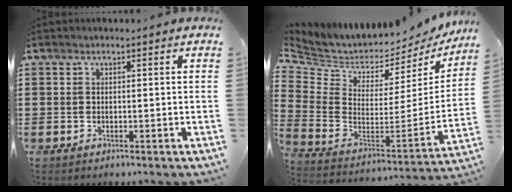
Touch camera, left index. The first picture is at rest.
{"total": 3.9, "force": [3.4, 1.6, 1.3], "torque": [-0.059, -0.052, 0.050]}